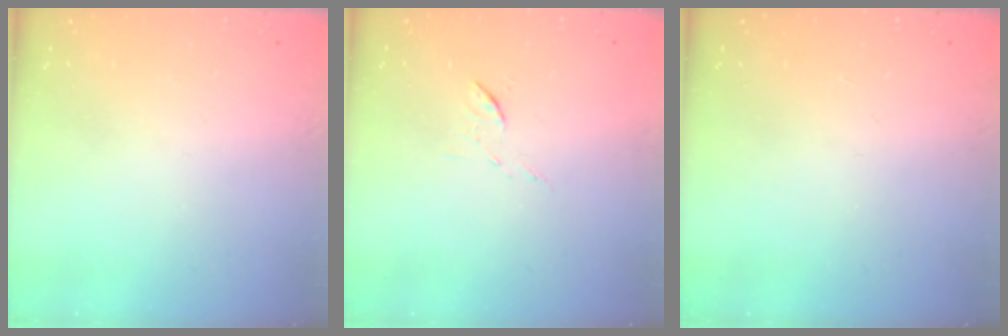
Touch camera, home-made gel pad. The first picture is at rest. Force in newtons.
{"total": 5.3, "press": 5.3, "slide": 0.6}
{"total": 0.0}